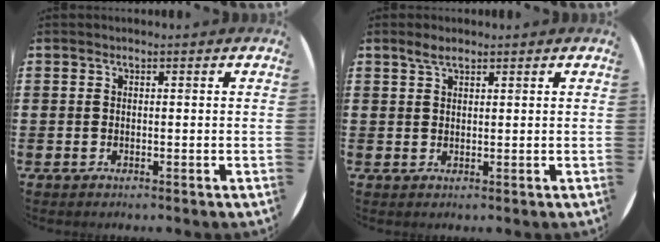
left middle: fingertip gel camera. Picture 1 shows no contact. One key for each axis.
{"total": 2.2, "fx": 1.6, "fy": 0.7, "fz": 1.2, "tx": -0.018, "ty": 0.002, "tz": 0.028}